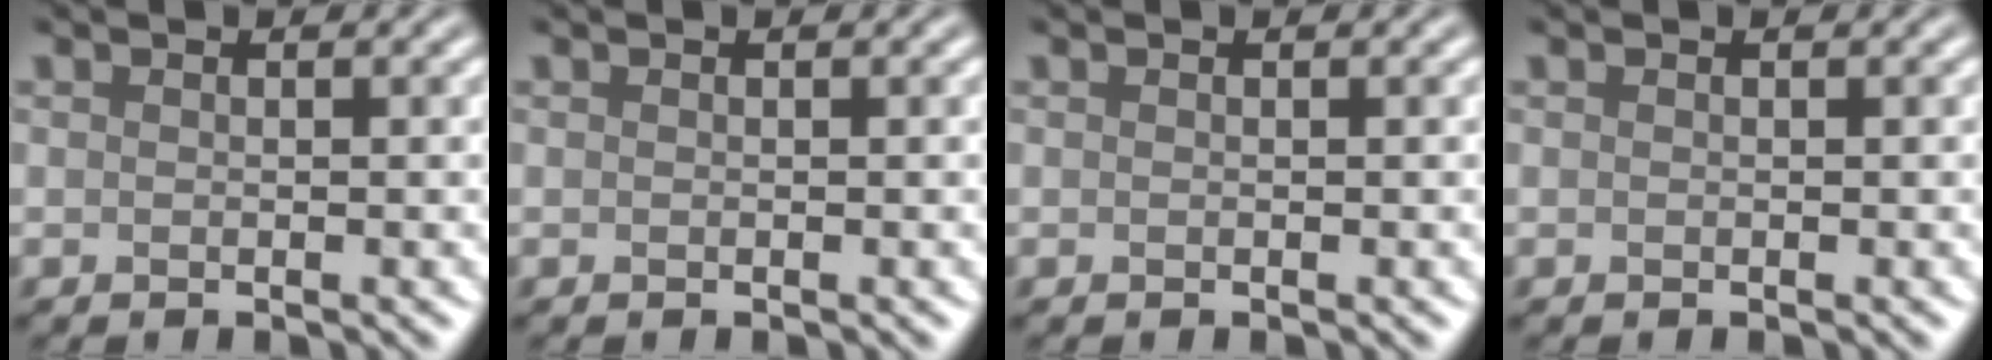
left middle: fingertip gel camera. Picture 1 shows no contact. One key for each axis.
{"total": 0.0}
{"total": 0.0}
{"total": 0.0}